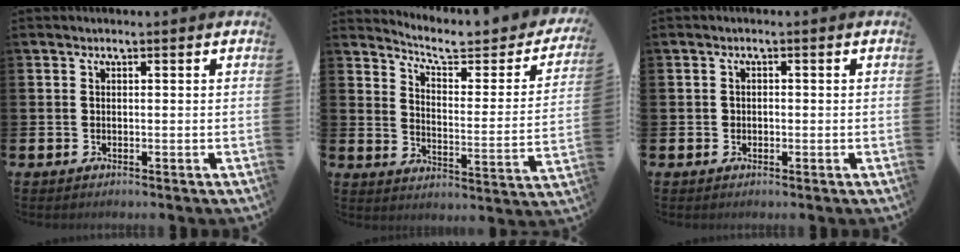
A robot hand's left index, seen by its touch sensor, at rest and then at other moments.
{"total": 6.2, "force": [5.3, 1.7, 2.7], "torque": [-0.068, -0.040, 0.081]}
{"total": 0.9, "force": [-0.2, 0.8, 0.3], "torque": [-0.006, 0.006, -0.006]}